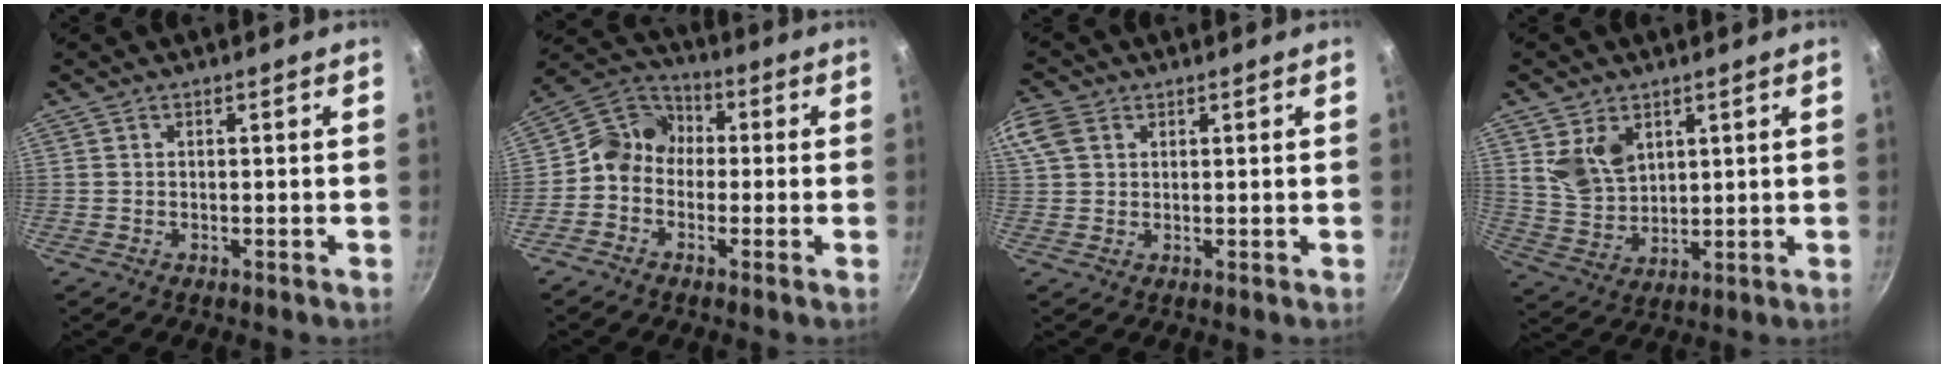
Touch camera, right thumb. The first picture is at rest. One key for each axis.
{"total": 8.4, "fx": -1.2, "fy": 7.2, "fz": 4.1, "tx": -0.048, "ty": 0.034, "tz": -0.053}
{"total": 6.0, "fx": 2.5, "fy": 4.4, "fz": 3.3, "tx": -0.066, "ty": 0.008, "tz": 0.045}
{"total": 8.7, "fx": 3.6, "fy": 6.1, "fz": 5.0, "tx": -0.076, "ty": -0.026, "tz": 0.080}